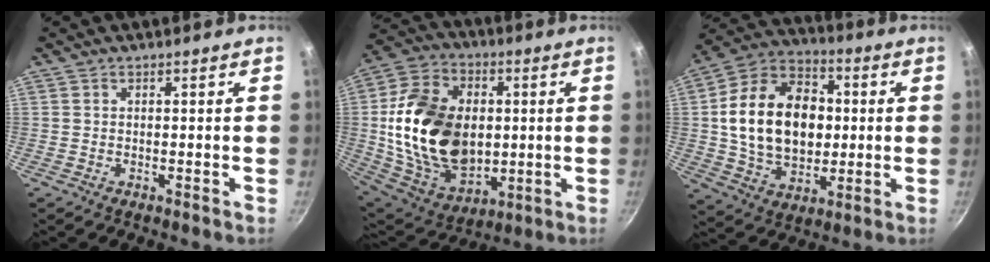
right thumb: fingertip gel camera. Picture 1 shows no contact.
{"total": 25.2, "force": [1.0, 17.5, 18.1], "torque": [-0.305, 0.002, 0.028]}
{"total": 21.4, "force": [1.3, 15.1, 15.1], "torque": [-0.227, 0.020, 0.020]}